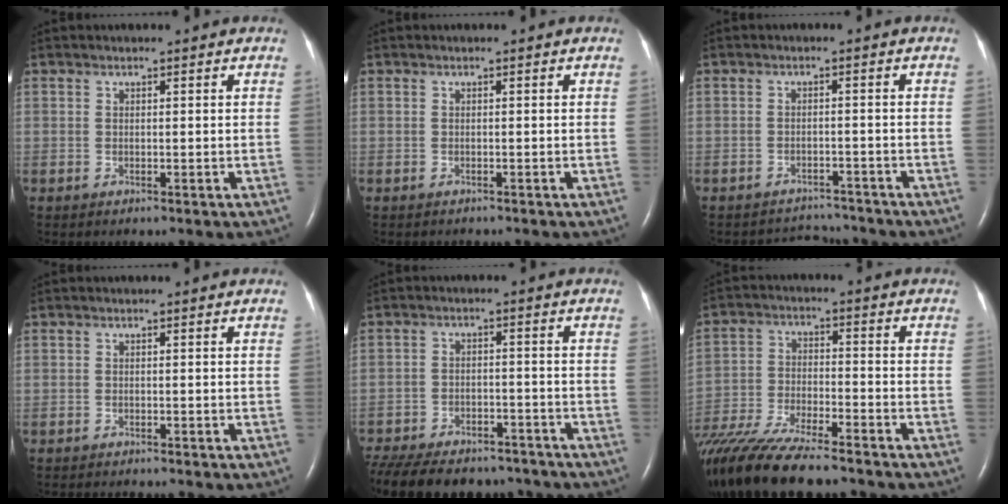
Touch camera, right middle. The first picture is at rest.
{"total": 1.3, "force": [-1.2, 0.4, 0.3], "torque": [-0.012, -0.003, -0.014]}
{"total": 4.4, "force": [-4.2, 0.6, -1.2], "torque": [0.010, 0.009, -0.061]}
{"total": 3.6, "force": [-3.3, 0.4, 1.3], "torque": [-0.019, -0.007, -0.041]}
{"total": 21.4, "force": [-17.9, 8.0, 8.6], "torque": [-0.226, -0.028, -0.250]}
{"total": 18.0, "force": [-15.1, 2.7, 9.5], "torque": [-0.201, -0.046, -0.260]}